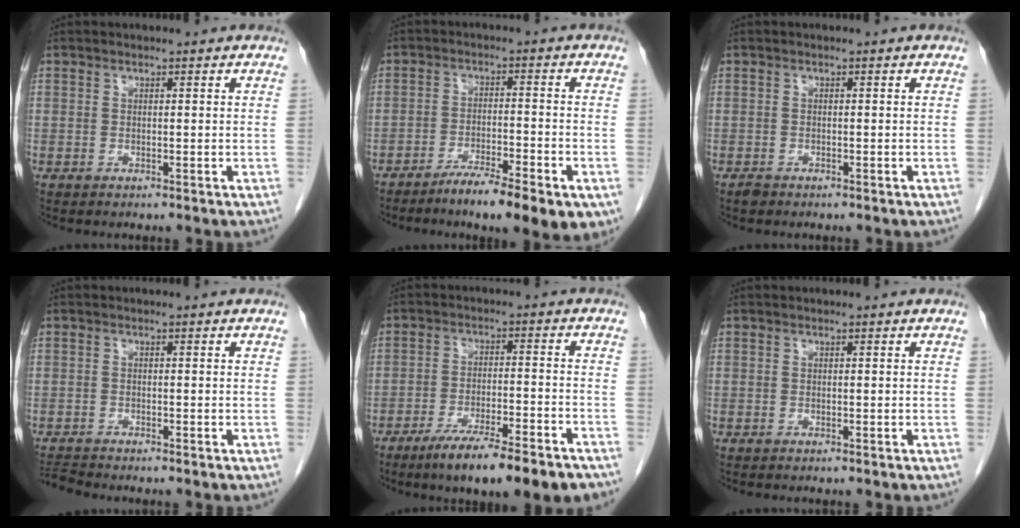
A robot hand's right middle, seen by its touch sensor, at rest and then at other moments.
{"total": 10.4, "force": [-6.6, 1.5, 7.8], "torque": [-0.108, -0.010, -0.100]}
{"total": 0.8, "force": [-0.6, 0.3, 0.2], "torque": [-0.007, 0.000, -0.012]}
{"total": 2.3, "force": [-2.2, -0.7, -0.1], "torque": [-0.008, -0.018, -0.041]}
{"total": 14.6, "force": [-11.0, 1.7, 9.4], "torque": [-0.118, -0.017, -0.167]}
{"total": 0.0}